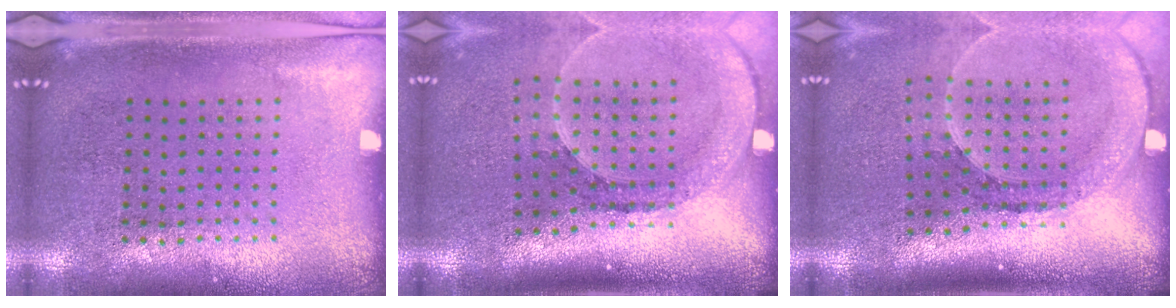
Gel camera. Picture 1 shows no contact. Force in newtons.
{"total": 2.6, "press": 1.9, "slide": 1.8}
{"total": 2.6, "press": 1.9, "slide": 1.8}